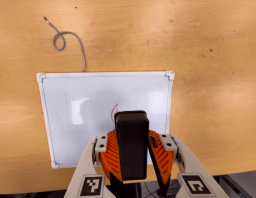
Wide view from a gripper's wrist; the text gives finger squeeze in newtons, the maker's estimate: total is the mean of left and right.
{"total": 8.1, "left": 8.8, "right": 7.4}